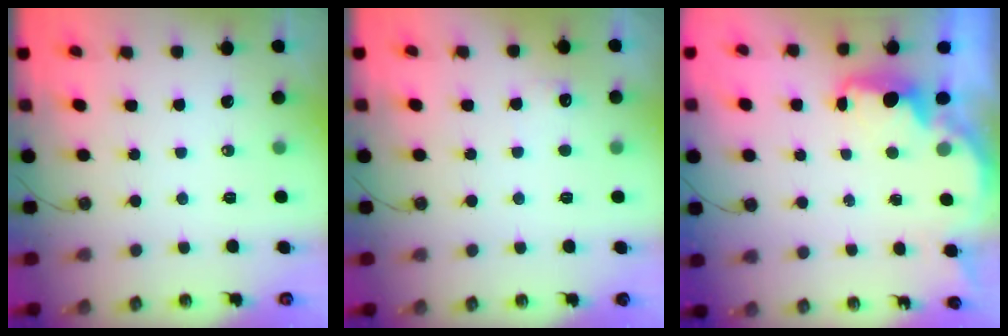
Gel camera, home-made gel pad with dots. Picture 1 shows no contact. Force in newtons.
{"total": 4.6, "press": 4.5, "slide": 1.2}
{"total": 2.5, "press": 2.4, "slide": 0.8}